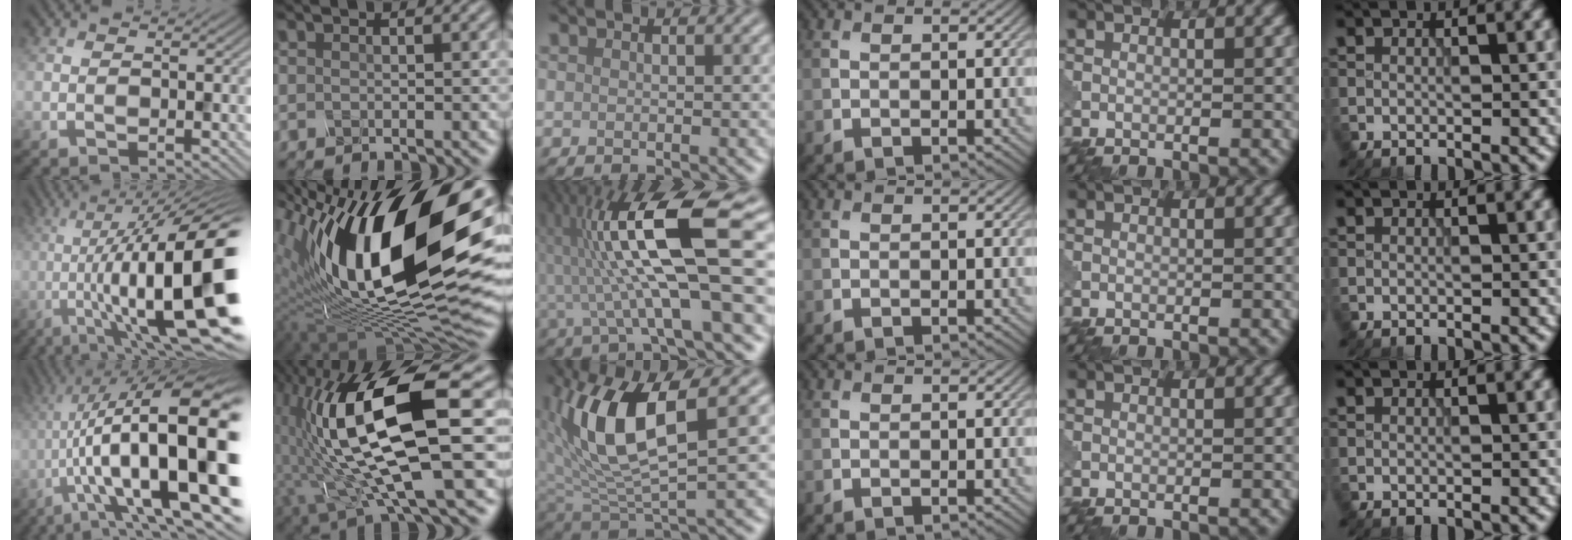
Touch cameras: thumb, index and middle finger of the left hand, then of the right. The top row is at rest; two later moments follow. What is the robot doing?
{"motion": "shake", "object": "plastic piggy bank"}